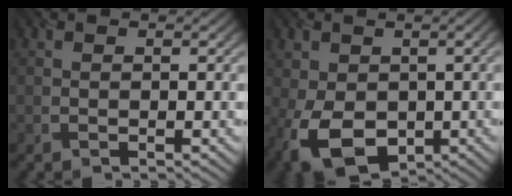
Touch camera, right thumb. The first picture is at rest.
{"total": 8.8, "force": [-2.2, 6.0, 6.1], "torque": [-0.153, -0.016, -0.037]}